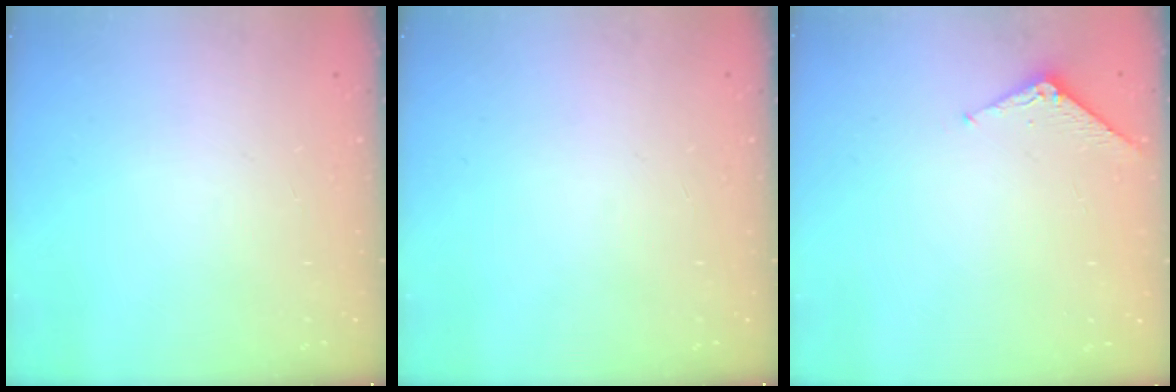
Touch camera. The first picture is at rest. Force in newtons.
{"total": 0.0}
{"total": 5.2, "press": 5.2, "slide": 0.4}